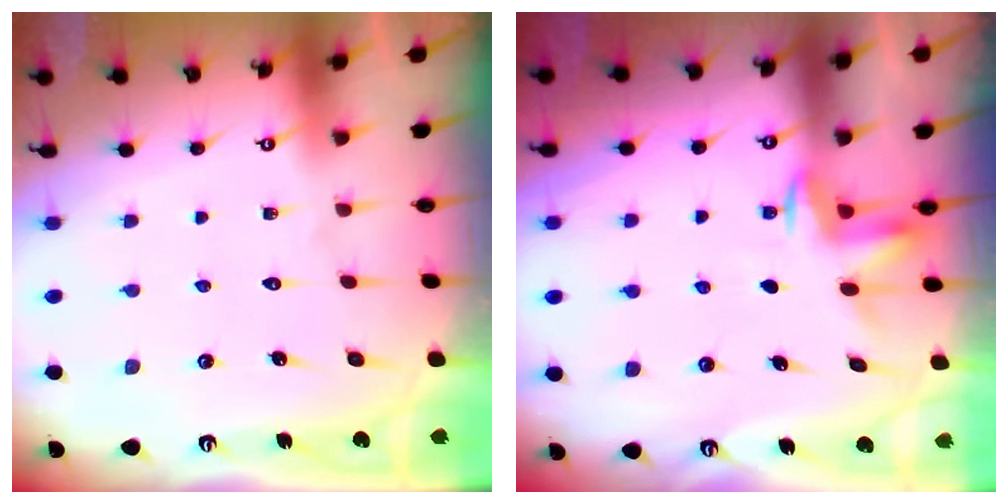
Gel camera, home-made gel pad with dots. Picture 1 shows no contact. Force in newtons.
{"total": 3.3, "press": 3.3, "slide": 0.4}